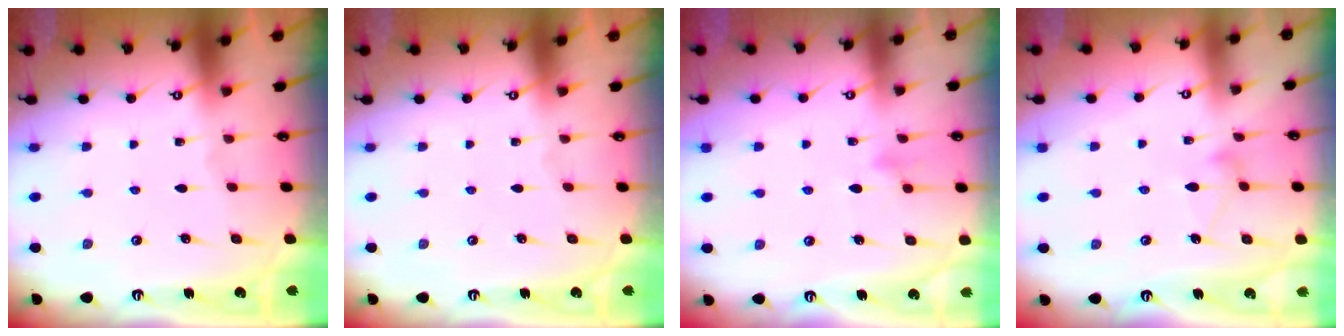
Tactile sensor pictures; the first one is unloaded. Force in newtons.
{"total": 0.0}
{"total": 9.5, "press": 9.5, "slide": 0.4}
{"total": 7.3, "press": 7.3, "slide": 0.3}